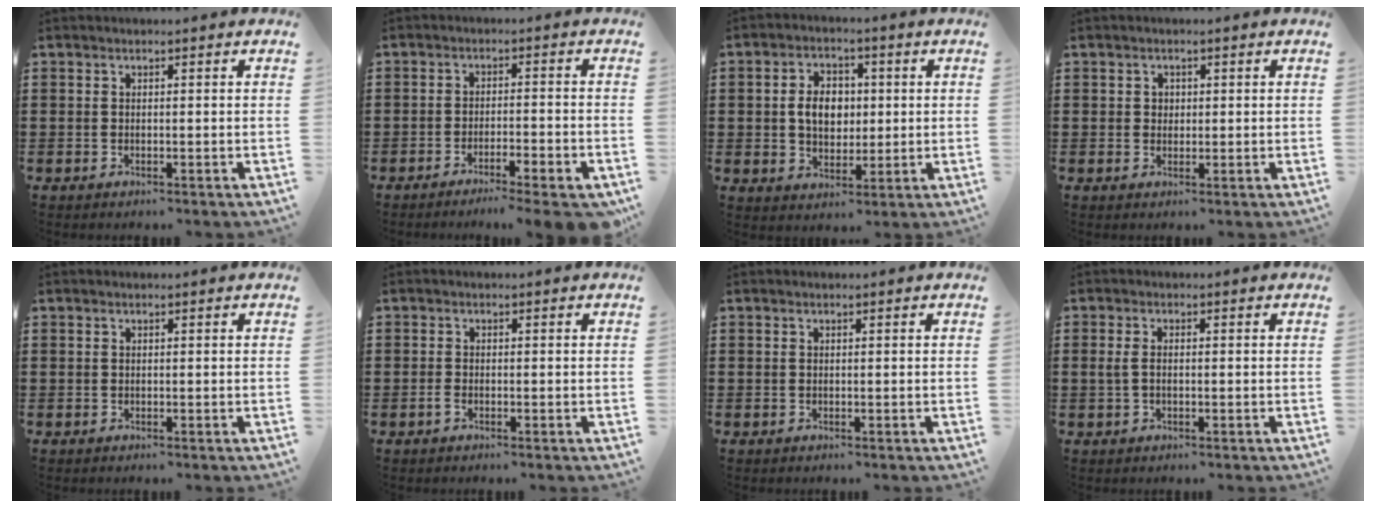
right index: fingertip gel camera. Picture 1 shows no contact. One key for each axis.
{"total": 3.6, "fx": -3.0, "fy": -0.2, "fz": 2.0, "tx": -0.033, "ty": -0.007, "tz": -0.056}
{"total": 5.9, "fx": 0.3, "fy": 4.4, "fz": 3.9, "tx": -0.077, "ty": 0.008, "tz": -0.004}
{"total": 1.2, "fx": 0.3, "fy": 1.2, "fz": 0.3, "tx": -0.009, "ty": 0.008, "tz": 0.005}
{"total": 0.0}
{"total": 0.8, "fx": -0.6, "fy": 0.4, "fz": 0.4, "tx": -0.020, "ty": -0.005, "tz": -0.012}
{"total": 0.0}
{"total": 2.0, "fx": -0.2, "fy": 0.9, "fz": 1.7, "tx": -0.042, "ty": 0.000, "tz": -0.007}